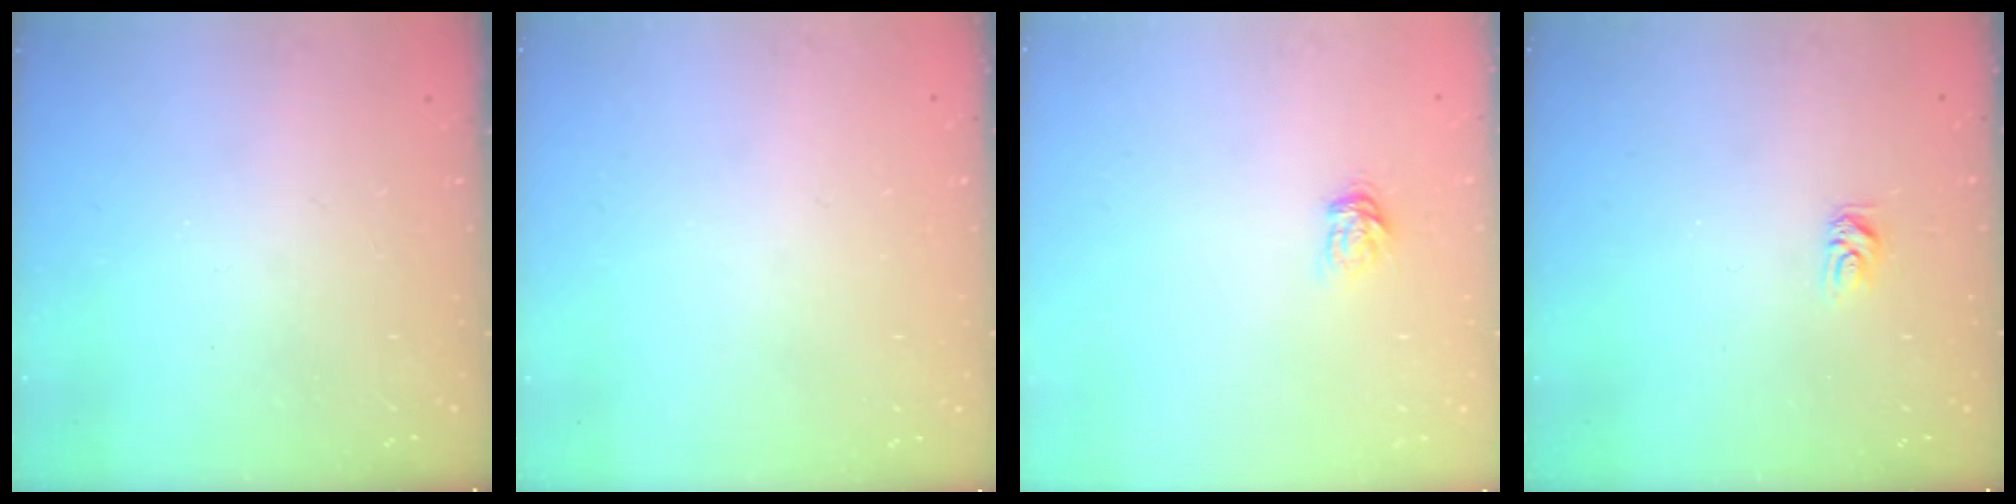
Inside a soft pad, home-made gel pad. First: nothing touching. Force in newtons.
{"total": 0.0}
{"total": 4.5, "press": 4.5, "slide": 0.6}
{"total": 3.6, "press": 3.5, "slide": 0.4}